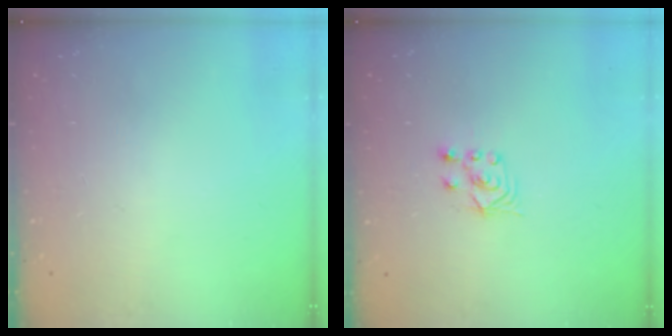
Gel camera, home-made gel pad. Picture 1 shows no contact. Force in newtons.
{"total": 3.0, "press": 2.8, "slide": 0.9}